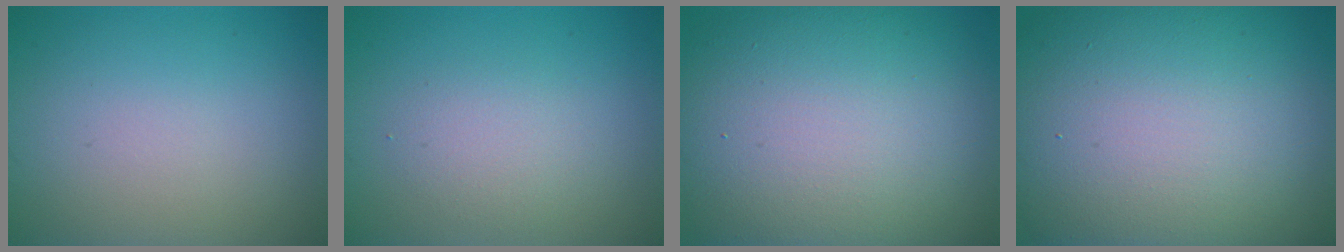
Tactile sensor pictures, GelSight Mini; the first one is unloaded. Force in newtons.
{"total": 2.1, "press": 2.1, "slide": 0.1}
{"total": 16.2, "press": 16.1, "slide": 1.0}
{"total": 20.5, "press": 20.5, "slide": 0.9}